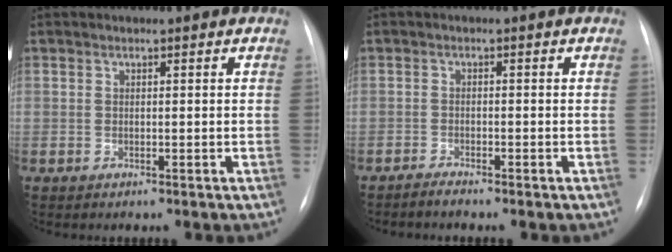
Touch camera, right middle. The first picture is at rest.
{"total": 1.1, "force": [-1.1, -0.1, 0.3], "torque": [-0.010, -0.002, -0.020]}